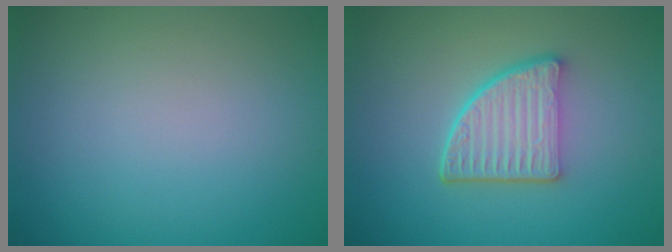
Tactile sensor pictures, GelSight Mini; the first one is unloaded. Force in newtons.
{"total": 5.0, "press": 3.8, "slide": 3.3}